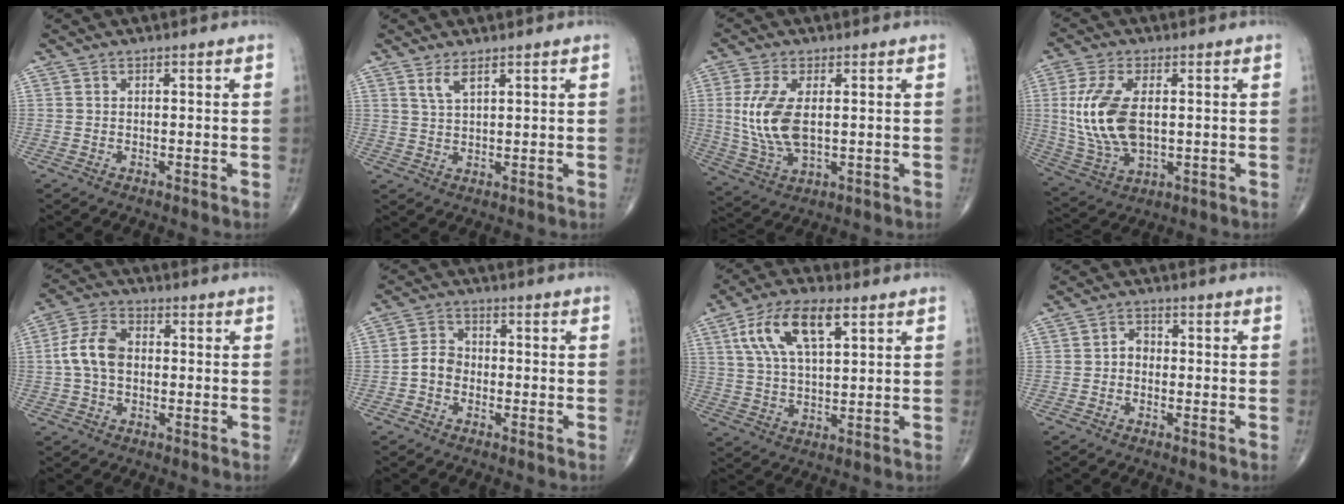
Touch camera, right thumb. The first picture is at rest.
{"total": 3.0, "force": [2.0, 0.9, 2.1], "torque": [-0.043, -0.010, 0.043]}
{"total": 10.7, "force": [1.1, 5.3, 9.2], "torque": [-0.200, -0.009, 0.031]}
{"total": 13.8, "force": [1.3, 7.4, 11.5], "torque": [-0.245, -0.010, 0.034]}
{"total": 8.1, "force": [-0.1, 5.3, 6.1], "torque": [-0.119, 0.023, -0.009]}
{"total": 4.1, "force": [-1.3, 3.3, 2.1], "torque": [-0.027, 0.017, -0.033]}
{"total": 12.8, "force": [5.4, 5.5, 10.2], "torque": [-0.190, 0.000, 0.099]}
{"total": 2.4, "force": [-0.4, 1.9, 1.3], "torque": [-0.007, 0.012, -0.015]}